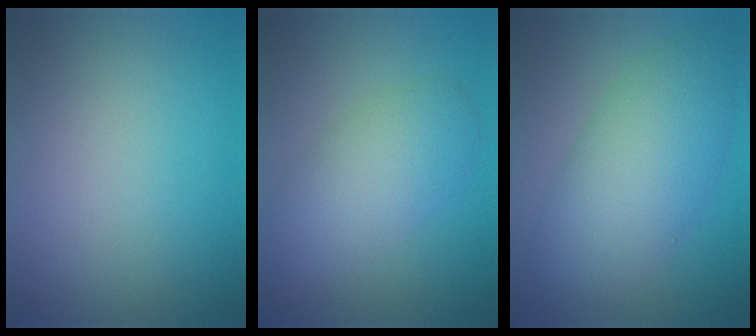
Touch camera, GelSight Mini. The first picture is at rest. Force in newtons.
{"total": 4.6, "press": 4.6, "slide": 0.2}
{"total": 6.8, "press": 6.8, "slide": 0.1}